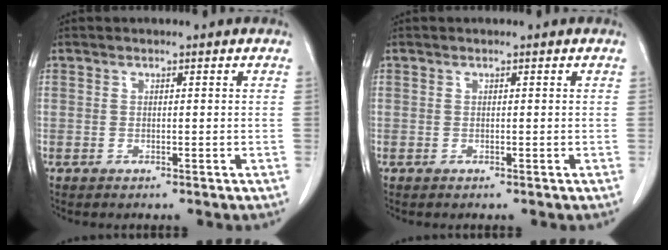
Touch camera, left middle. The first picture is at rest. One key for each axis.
{"total": 0.0}